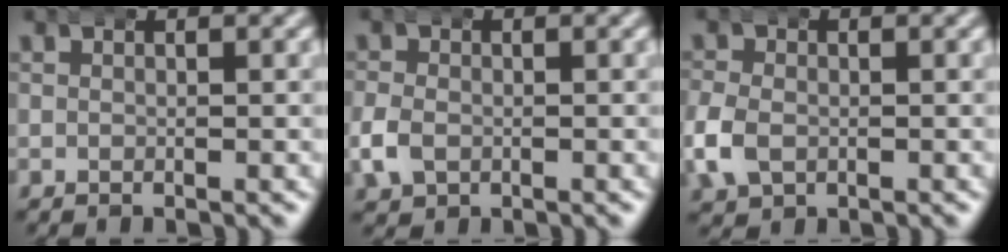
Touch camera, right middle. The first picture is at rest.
{"total": 2.3, "force": [-0.6, 1.9, 1.1], "torque": [-0.035, 0.002, -0.013]}
{"total": 3.1, "force": [-0.7, 2.5, 1.6], "torque": [-0.051, -0.001, -0.014]}